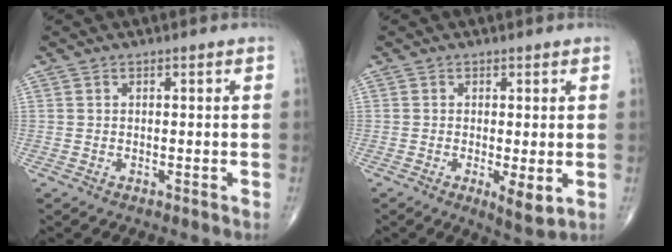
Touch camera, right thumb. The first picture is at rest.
{"total": 4.3, "force": [-0.7, 1.2, 4.1], "torque": [-0.067, -0.016, -0.014]}